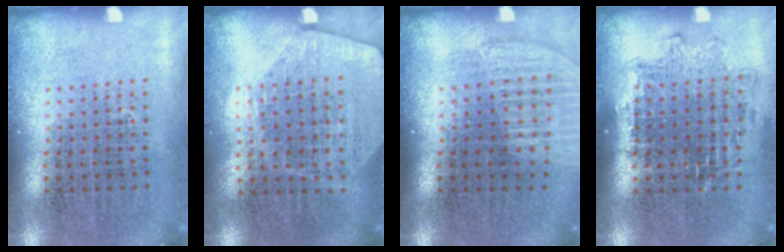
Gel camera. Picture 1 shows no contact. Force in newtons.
{"total": 2.0, "press": 1.7, "slide": 0.9}
{"total": 1.1, "press": 1.0, "slide": 0.3}
{"total": 1.3, "press": 1.1, "slide": 0.7}